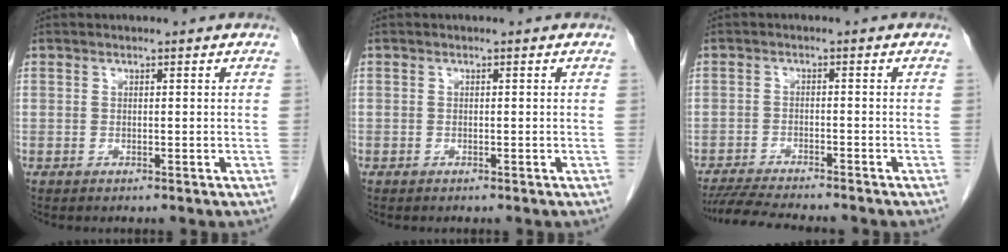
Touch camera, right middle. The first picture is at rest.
{"total": 0.0}
{"total": 8.7, "force": [-7.9, 0.4, 3.6], "torque": [-0.058, -0.018, -0.127]}